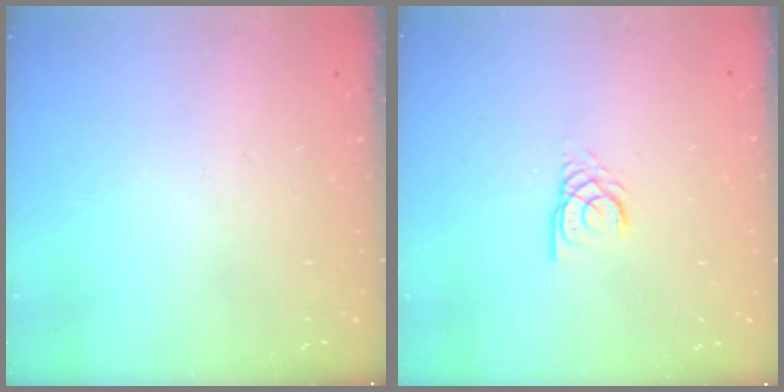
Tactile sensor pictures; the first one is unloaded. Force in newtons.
{"total": 2.8, "press": 2.8, "slide": 0.1}